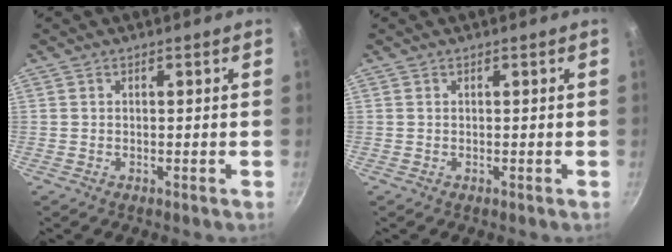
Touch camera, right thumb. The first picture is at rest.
{"total": 0.0}